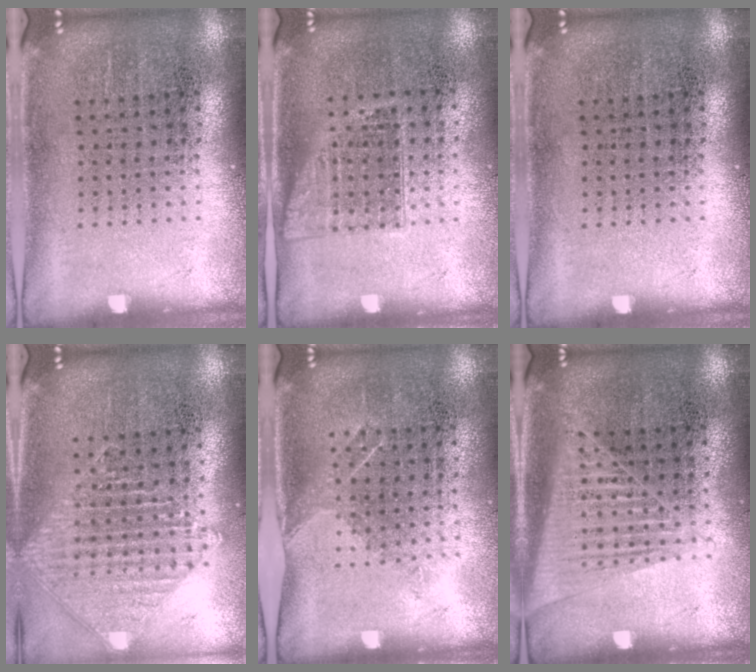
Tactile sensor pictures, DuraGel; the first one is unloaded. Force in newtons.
{"total": 1.1, "press": 0.9, "slide": 0.6}
{"total": 0.0}
{"total": 1.0, "press": 1.0, "slide": 0.2}
{"total": 1.2, "press": 0.9, "slide": 0.7}
{"total": 1.4, "press": 1.3, "slide": 0.7}